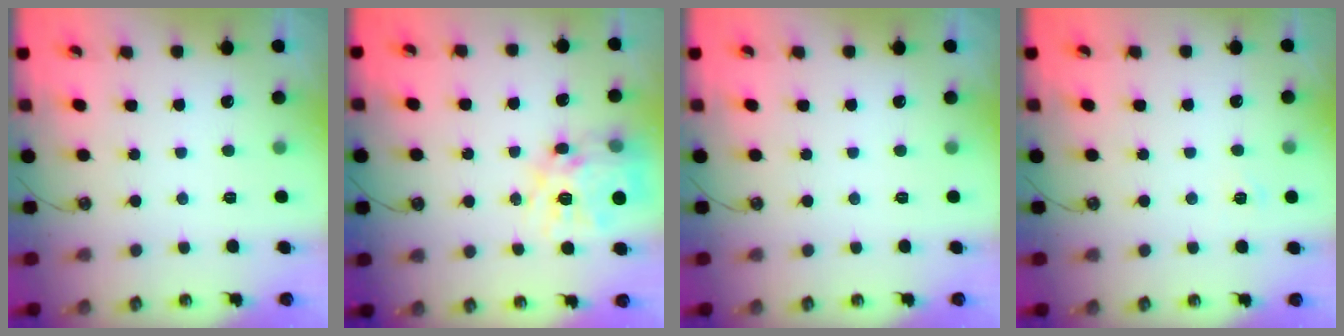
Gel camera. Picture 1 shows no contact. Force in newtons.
{"total": 16.2, "press": 16.1, "slide": 1.4}
{"total": 0.0}
{"total": 3.3, "press": 3.3, "slide": 0.4}